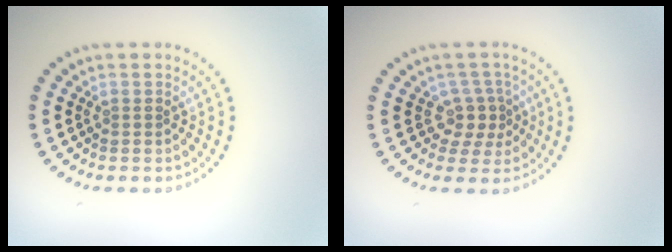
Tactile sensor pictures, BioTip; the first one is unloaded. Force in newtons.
{"total": 2.5, "press": 1.9, "slide": 1.6}